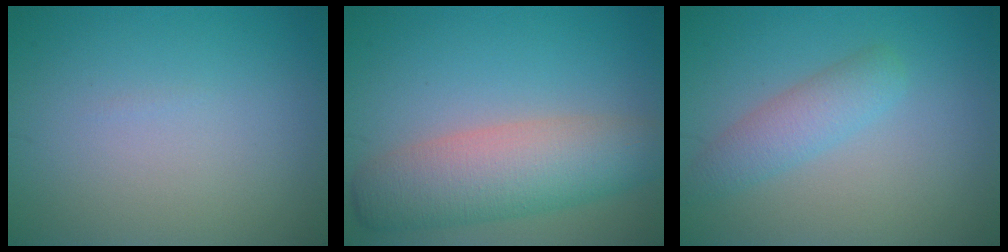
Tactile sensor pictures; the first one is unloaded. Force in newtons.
{"total": 5.9, "press": 5.9, "slide": 0.5}
{"total": 2.9, "press": 2.9, "slide": 0.1}